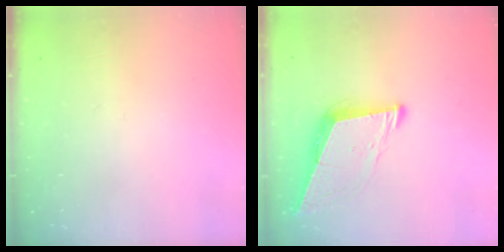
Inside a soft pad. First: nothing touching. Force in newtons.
{"total": 8.9, "press": 8.2, "slide": 3.5}